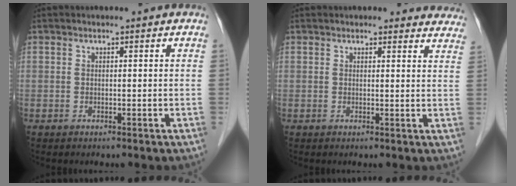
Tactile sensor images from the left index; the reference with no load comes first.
{"total": 7.1, "force": [6.8, 2.0, 0.5], "torque": [0.036, -0.016, 0.039]}